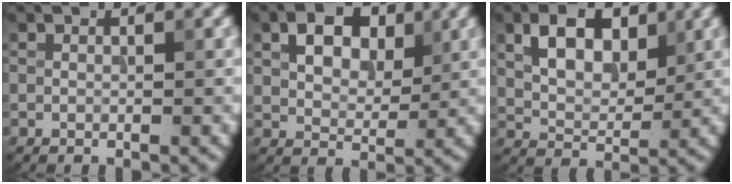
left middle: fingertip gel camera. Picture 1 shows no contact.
{"total": 5.0, "force": [1.9, 3.3, 3.3], "torque": [-0.057, 0.004, 0.026]}
{"total": 5.6, "force": [2.2, 3.4, 3.9], "torque": [-0.069, 0.002, 0.035]}